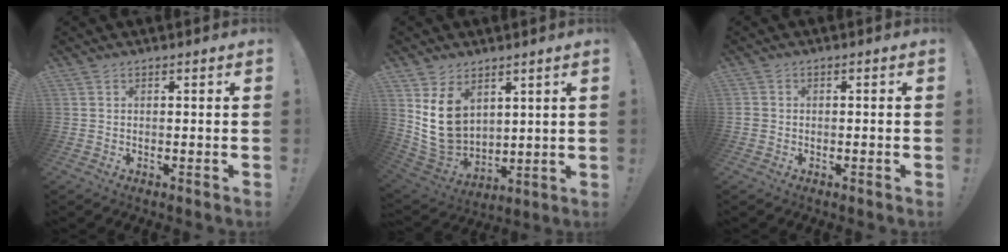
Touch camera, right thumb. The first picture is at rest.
{"total": 13.4, "force": [5.1, 10.2, 7.0], "torque": [-0.142, -0.039, 0.102]}
{"total": 1.4, "force": [-1.0, 0.9, 0.3], "torque": [-0.003, 0.003, -0.018]}